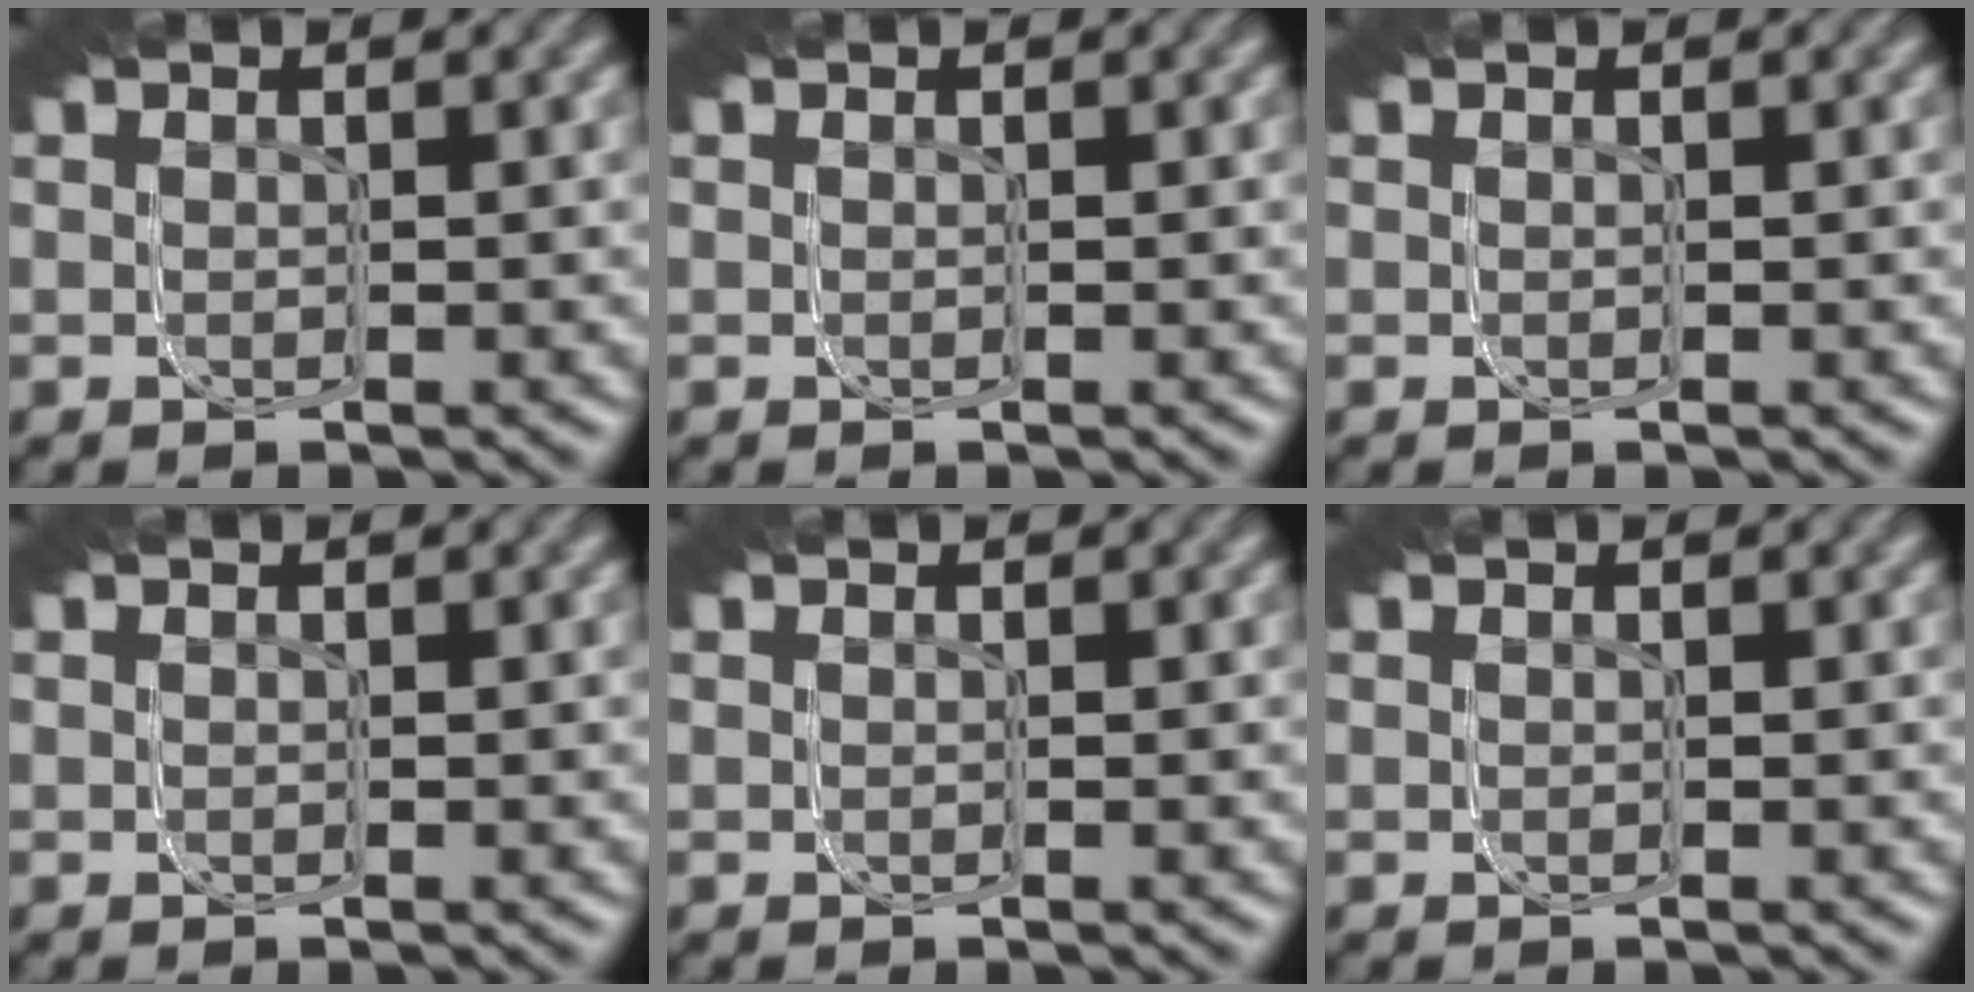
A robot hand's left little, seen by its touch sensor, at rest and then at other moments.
{"total": 0.0}
{"total": 0.0}
{"total": 0.0}
{"total": 0.0}
{"total": 0.0}